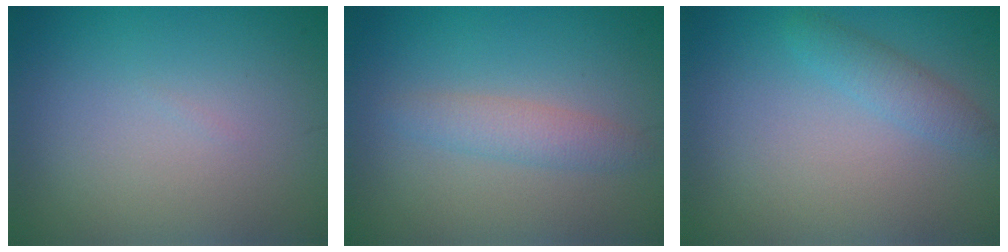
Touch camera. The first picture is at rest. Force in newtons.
{"total": 2.1, "press": 2.1, "slide": 0.1}
{"total": 1.9, "press": 1.9, "slide": 0.1}